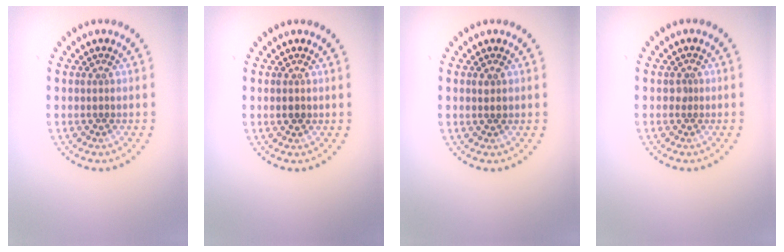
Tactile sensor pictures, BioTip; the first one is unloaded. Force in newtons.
{"total": 1.1, "press": 1.1, "slide": 0.0}
{"total": 0.8, "press": 0.8, "slide": 0.1}
{"total": 0.6, "press": 0.4, "slide": 0.4}